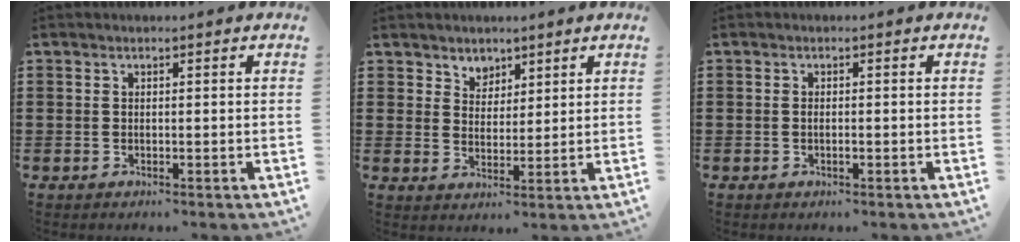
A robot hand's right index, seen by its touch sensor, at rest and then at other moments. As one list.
[{"total": 3.6, "force": [2.8, 2.3, -0.2], "torque": [-0.012, 0.007, 0.052]}, {"total": 0.7, "force": [-0.3, 0.2, 0.6], "torque": [-0.012, -0.005, -0.005]}]